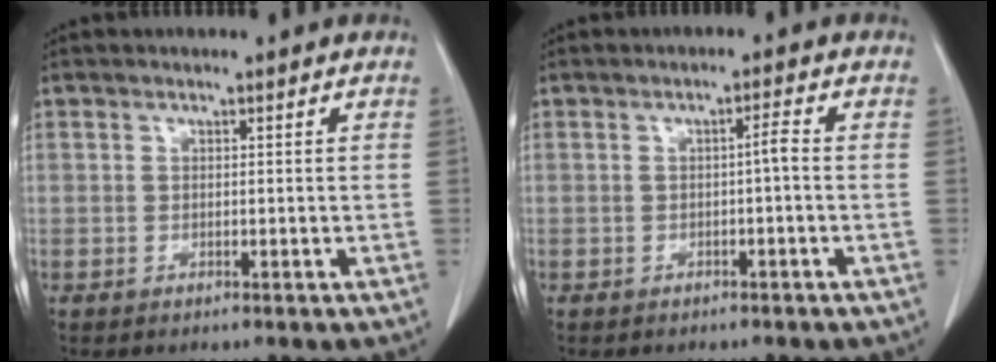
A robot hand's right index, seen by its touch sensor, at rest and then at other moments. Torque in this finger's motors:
{"motor_torque": [0.35, -0.16, 0.01, 0.04]}